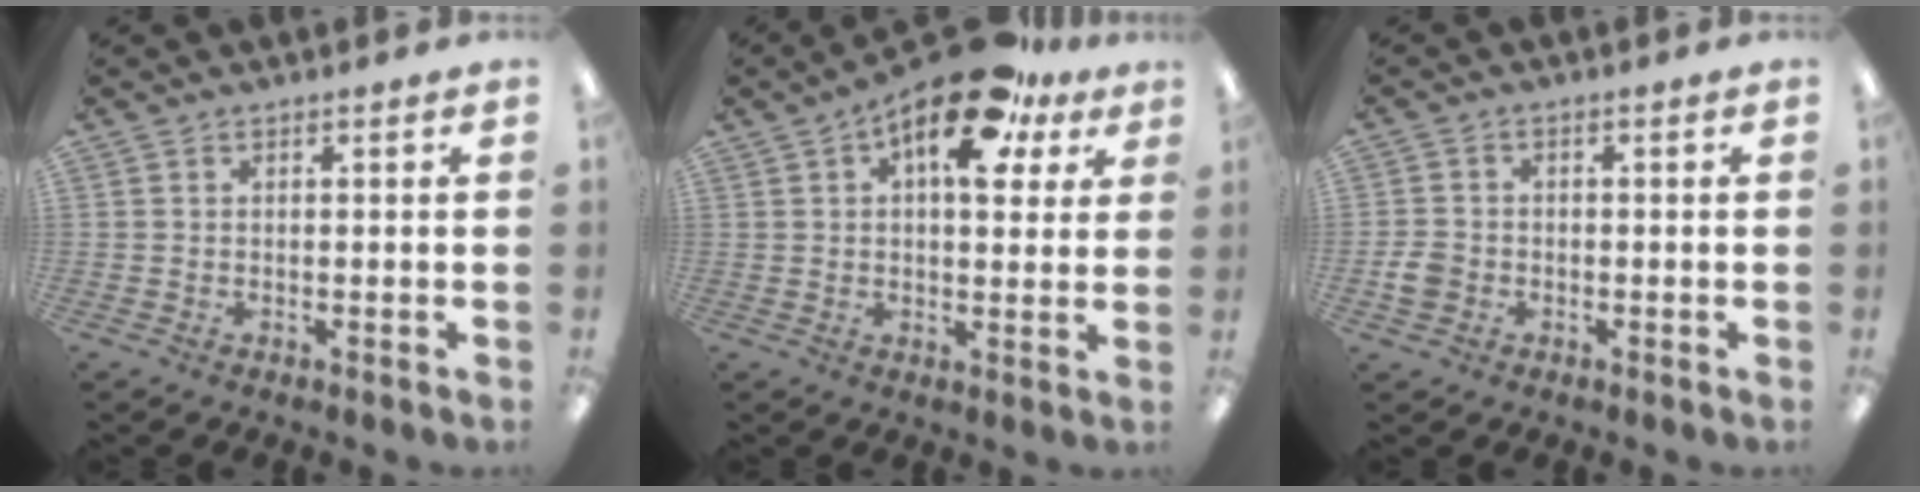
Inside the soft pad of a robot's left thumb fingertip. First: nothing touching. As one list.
[{"total": 16.9, "force": [8.7, 7.4, 12.4], "torque": [-0.177, -0.031, 0.140]}, {"total": 3.6, "force": [-1.1, 3.1, 1.6], "torque": [-0.031, 0.005, -0.021]}]